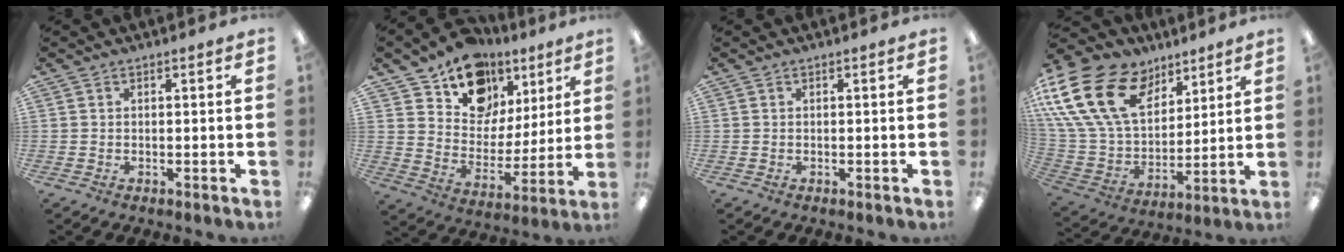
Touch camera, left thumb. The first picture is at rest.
{"total": 14.3, "force": [9.7, 10.0, 3.4], "torque": [-0.061, -0.066, 0.182]}
{"total": 0.0}
{"total": 25.2, "force": [11.4, 17.2, 14.4], "torque": [-0.309, -0.048, 0.219]}